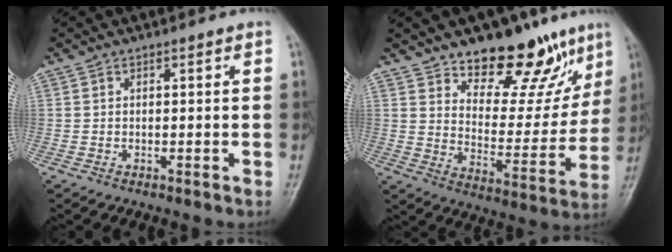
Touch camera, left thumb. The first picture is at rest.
{"total": 18.8, "force": [12.8, 8.9, 10.5], "torque": [-0.079, -0.082, 0.191]}